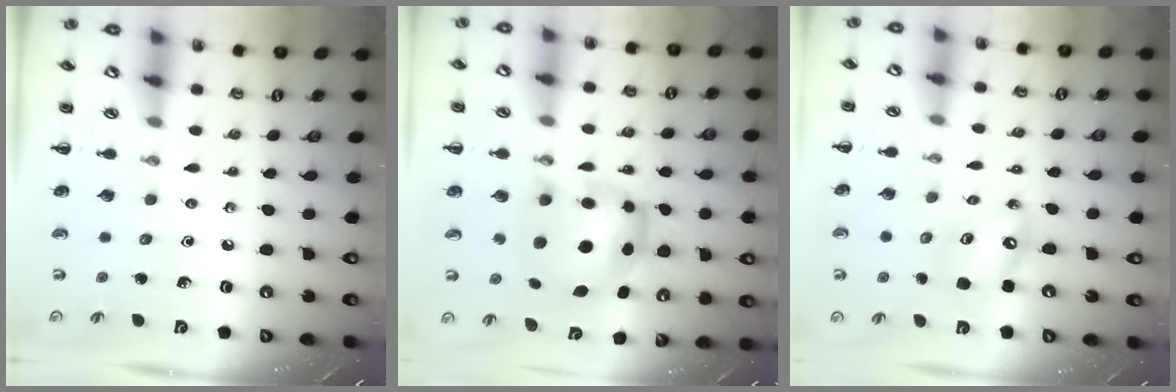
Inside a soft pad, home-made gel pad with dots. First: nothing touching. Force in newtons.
{"total": 6.1, "press": 5.9, "slide": 1.3}
{"total": 8.3, "press": 8.0, "slide": 1.9}